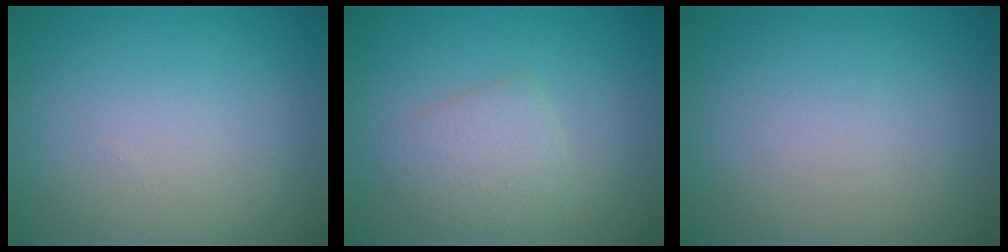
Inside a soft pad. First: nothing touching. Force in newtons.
{"total": 2.6, "press": 2.6, "slide": 0.1}
{"total": 0.0}